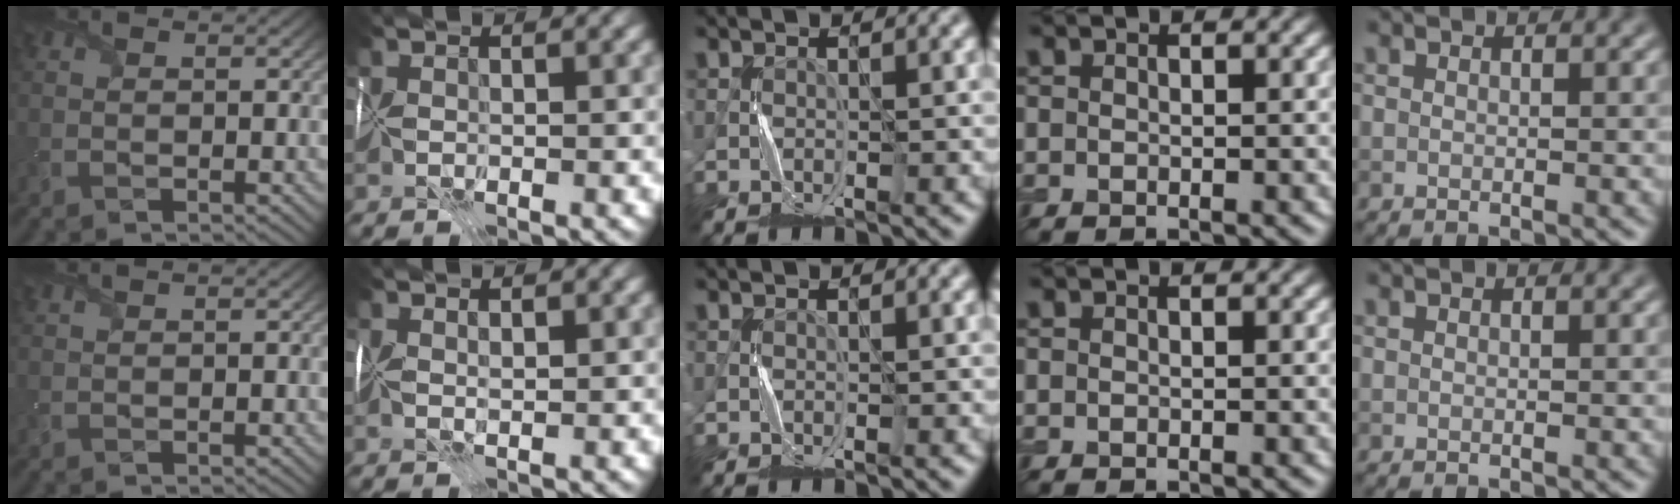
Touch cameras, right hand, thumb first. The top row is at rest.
{"thumb": {"total": 0.6, "force": [0.6, -0.1, 0.2], "torque": [-0.011, 0.003, 0.015]}, "index": {"total": 0.7, "force": [0.6, -0.5, -0.1], "torque": [0.012, -0.002, 0.010]}}